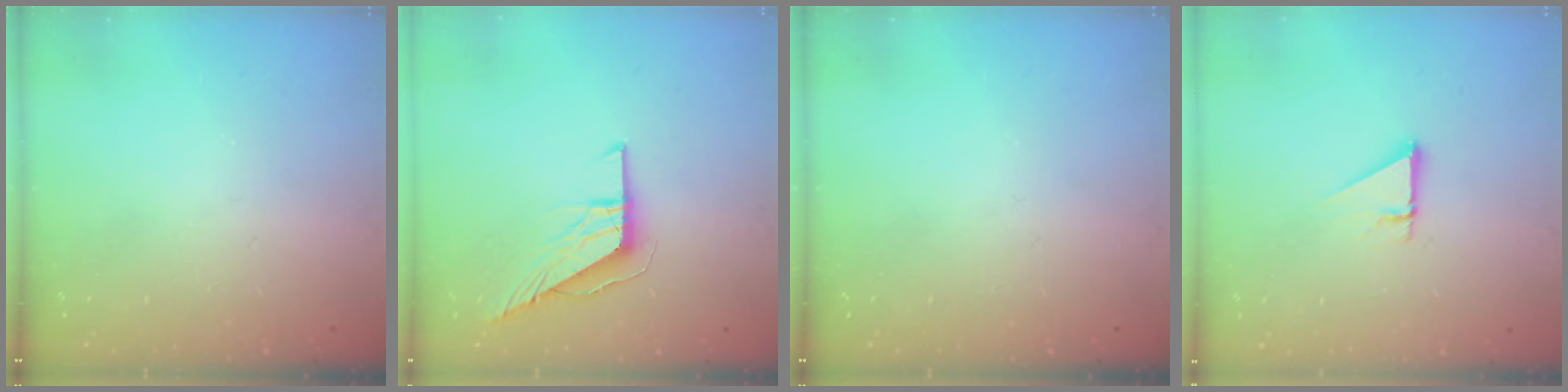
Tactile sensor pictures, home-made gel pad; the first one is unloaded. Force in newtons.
{"total": 9.4, "press": 9.4, "slide": 0.9}
{"total": 0.0}
{"total": 2.7, "press": 2.7, "slide": 0.1}